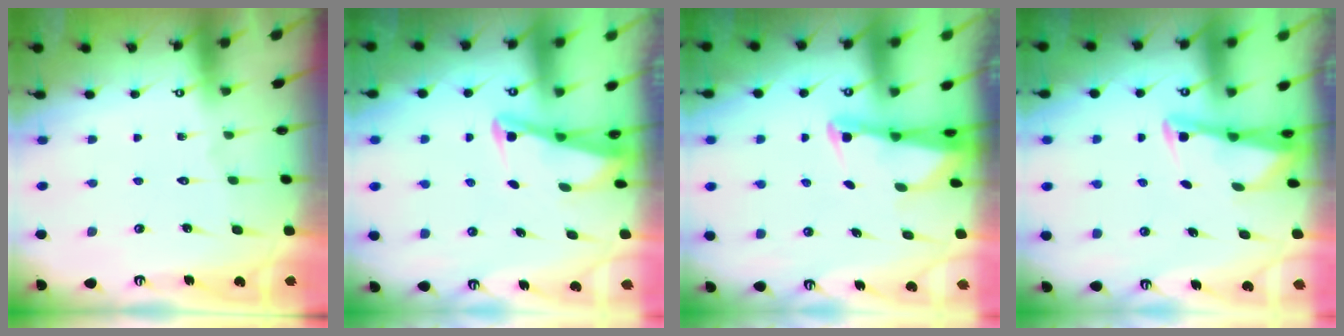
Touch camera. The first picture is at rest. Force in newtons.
{"total": 2.8, "press": 2.8, "slide": 0.3}
{"total": 2.4, "press": 2.4, "slide": 0.3}
{"total": 2.7, "press": 2.7, "slide": 0.2}